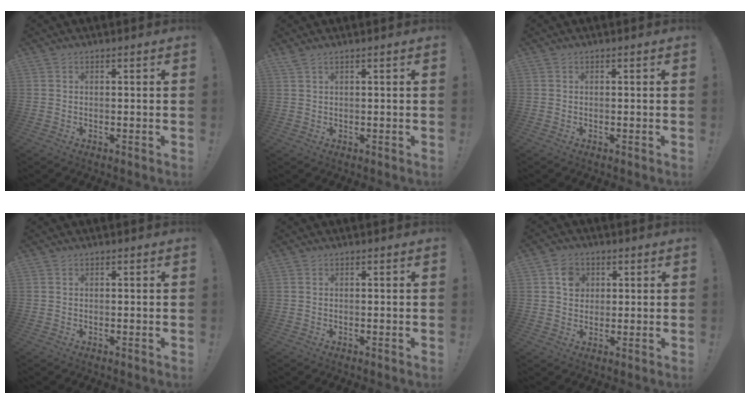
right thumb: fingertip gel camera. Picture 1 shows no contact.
{"total": 1.5, "force": [1.2, 0.1, 1.0], "torque": [-0.019, -0.002, 0.022]}
{"total": 0.0}
{"total": 0.0}
{"total": 0.0}
{"total": 6.2, "force": [2.2, 5.3, 2.2], "torque": [-0.018, -0.004, 0.037]}